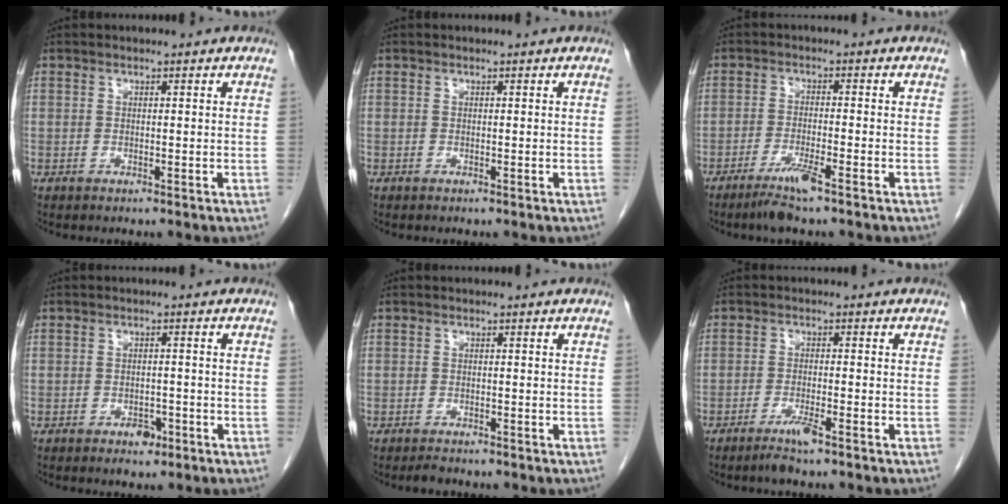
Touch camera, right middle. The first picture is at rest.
{"total": 0.0}
{"total": 4.6, "force": [-3.2, -0.1, 3.3], "torque": [-0.067, -0.010, -0.061]}
{"total": 2.6, "force": [-1.6, 1.4, 1.5], "torque": [-0.019, 0.003, -0.017]}
{"total": 1.4, "force": [-1.2, 0.4, 0.4], "torque": [-0.014, -0.003, -0.016]}
{"total": 3.1, "force": [-2.2, -0.1, 2.2], "torque": [-0.046, -0.006, -0.043]}